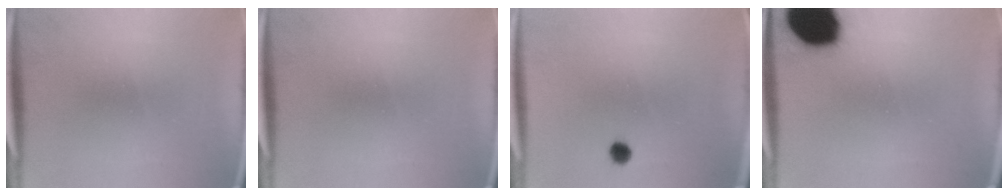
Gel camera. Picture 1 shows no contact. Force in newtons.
{"total": 0.0}
{"total": 1.8}
{"total": 19.3}